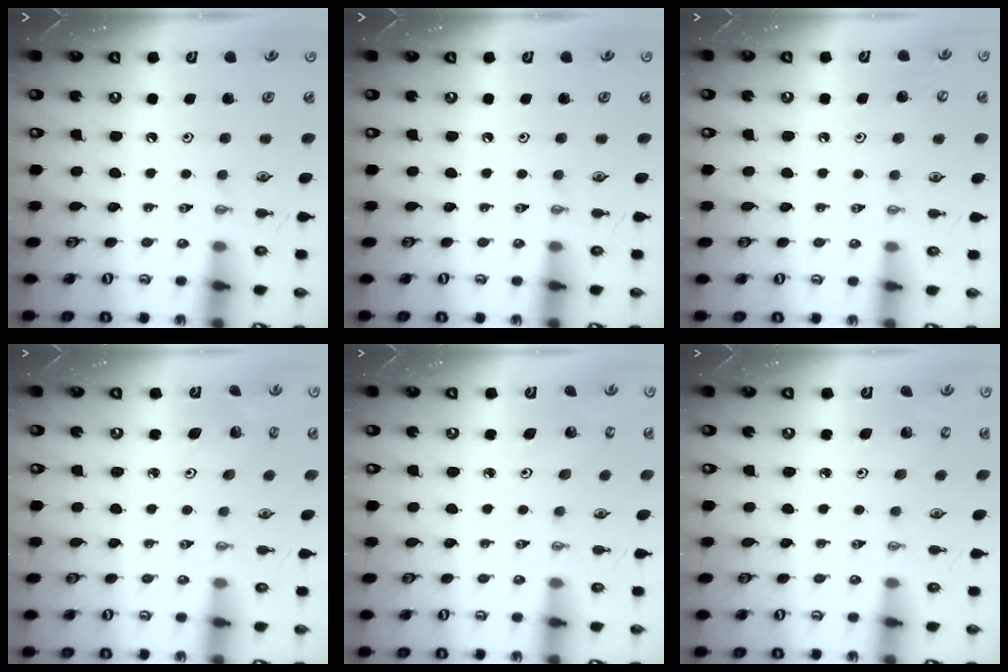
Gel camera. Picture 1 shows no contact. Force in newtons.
{"total": 0.0}
{"total": 5.5, "press": 5.5, "slide": 0.7}
{"total": 2.7, "press": 2.7, "slide": 0.1}
{"total": 2.2, "press": 2.2, "slide": 0.2}
{"total": 2.2, "press": 2.2, "slide": 0.2}